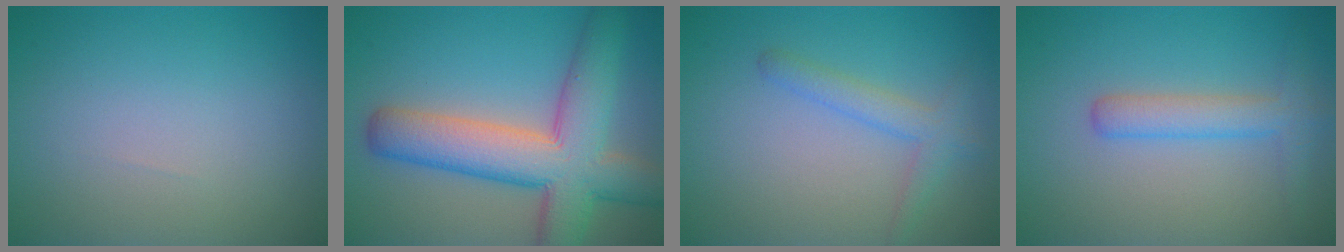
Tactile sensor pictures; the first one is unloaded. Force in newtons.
{"total": 9.8, "press": 9.7, "slide": 0.6}
{"total": 2.4, "press": 2.4, "slide": 0.1}
{"total": 3.0, "press": 3.0, "slide": 0.1}